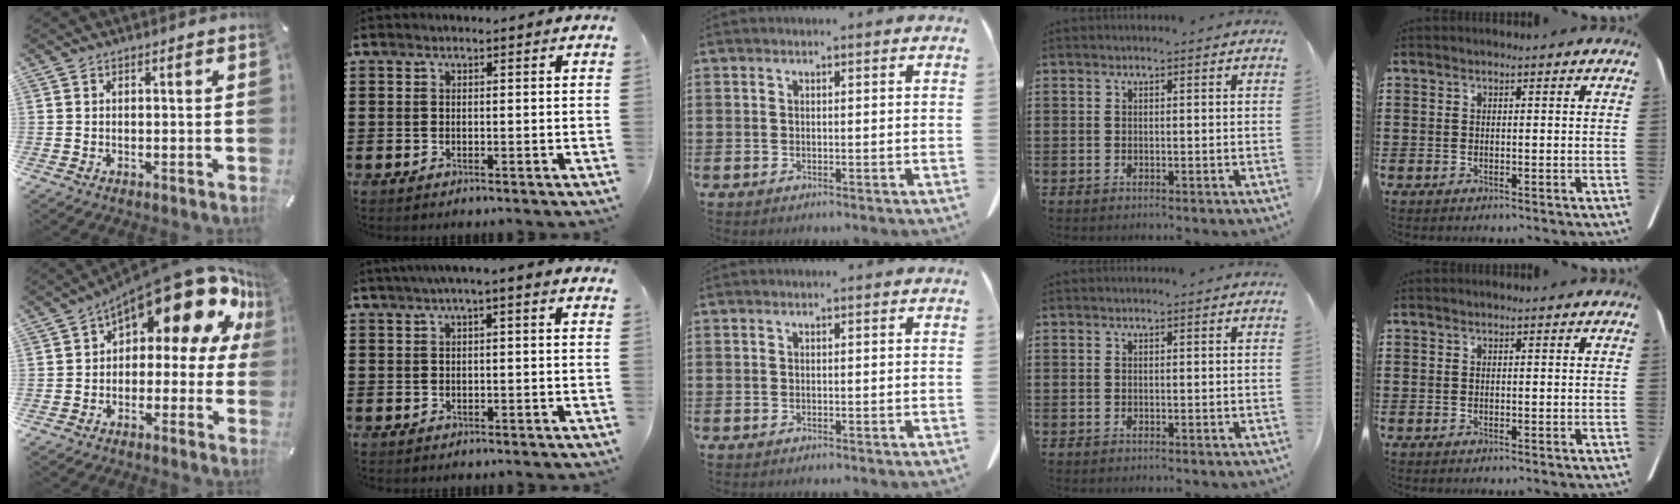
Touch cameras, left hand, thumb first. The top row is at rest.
{"thumb": {"total": 19.7, "force": [11.2, 8.7, 13.7], "torque": [-0.190, -0.076, 0.188]}, "index": {"total": 1.3, "force": [0.1, 0.4, 1.3], "torque": [-0.024, 0.003, -0.001]}}